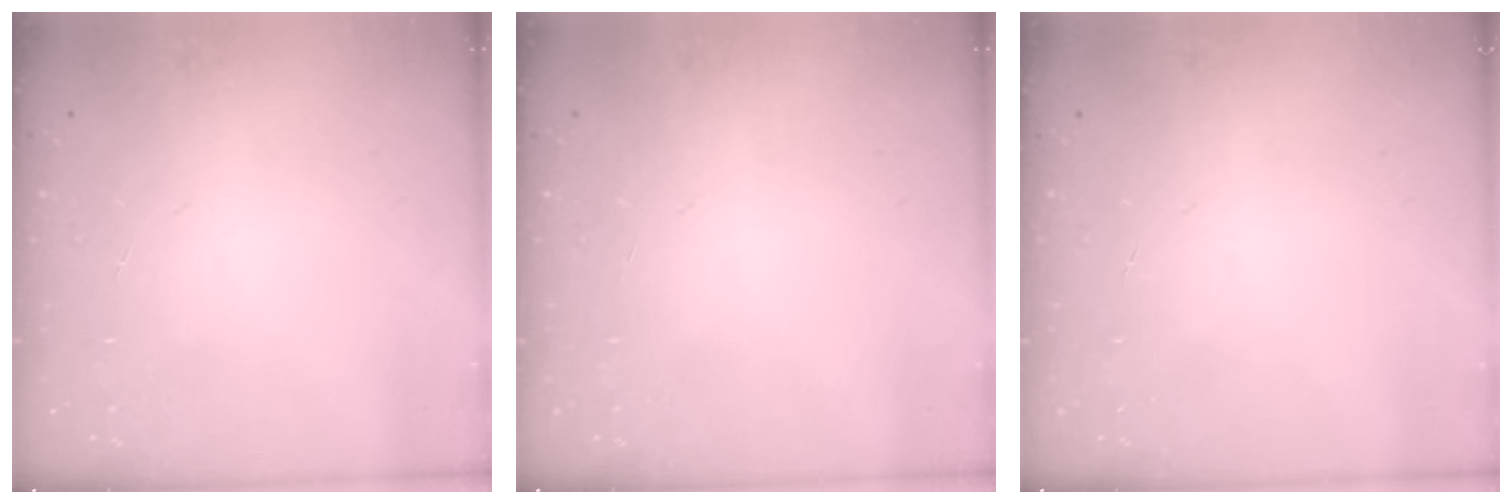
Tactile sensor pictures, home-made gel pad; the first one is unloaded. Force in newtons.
{"total": 0.0}
{"total": 0.0}